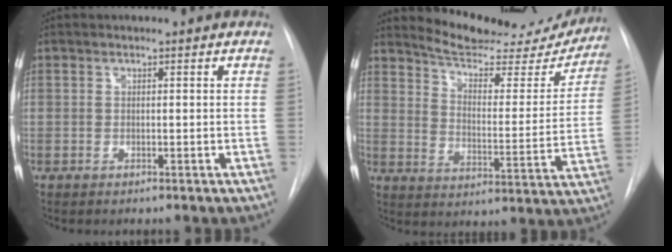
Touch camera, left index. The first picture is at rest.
{"total": 19.7, "force": [18.5, 4.0, 5.4], "torque": [-0.068, -0.051, 0.241]}